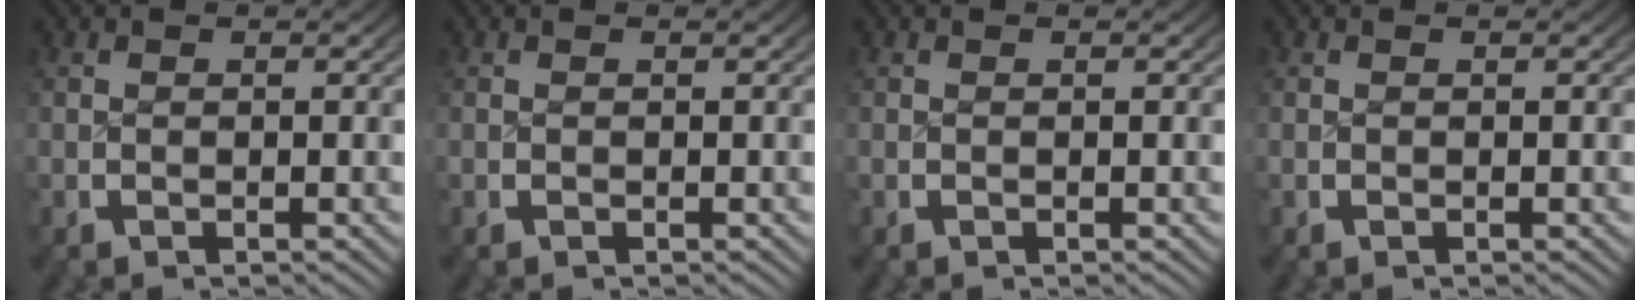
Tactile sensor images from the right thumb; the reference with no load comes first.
{"total": 0.0}
{"total": 0.0}
{"total": 0.0}